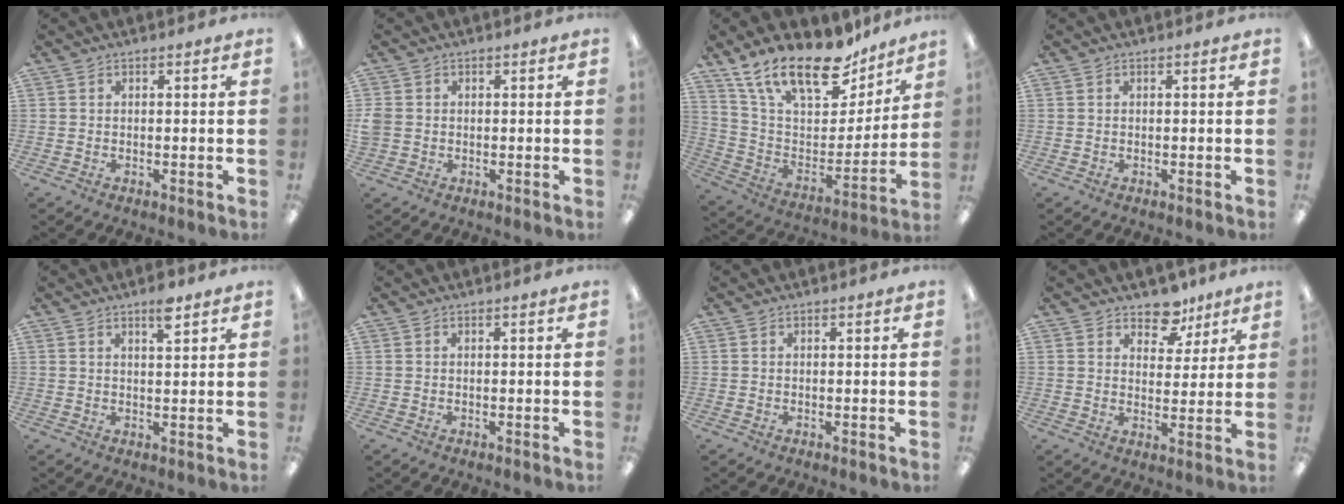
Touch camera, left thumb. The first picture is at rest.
{"total": 2.8, "force": [-0.2, 2.5, 1.2], "torque": [-0.019, 0.006, -0.002]}
{"total": 23.0, "force": [16.7, 9.3, 12.8], "torque": [-0.227, -0.102, 0.297]}
{"total": 0.0}
{"total": 4.5, "force": [3.1, 1.2, 3.0], "torque": [-0.044, -0.011, 0.049]}
{"total": 0.0}
{"total": 0.0}
{"total": 8.0, "force": [6.1, 4.6, 2.4], "torque": [-0.031, -0.032, 0.109]}